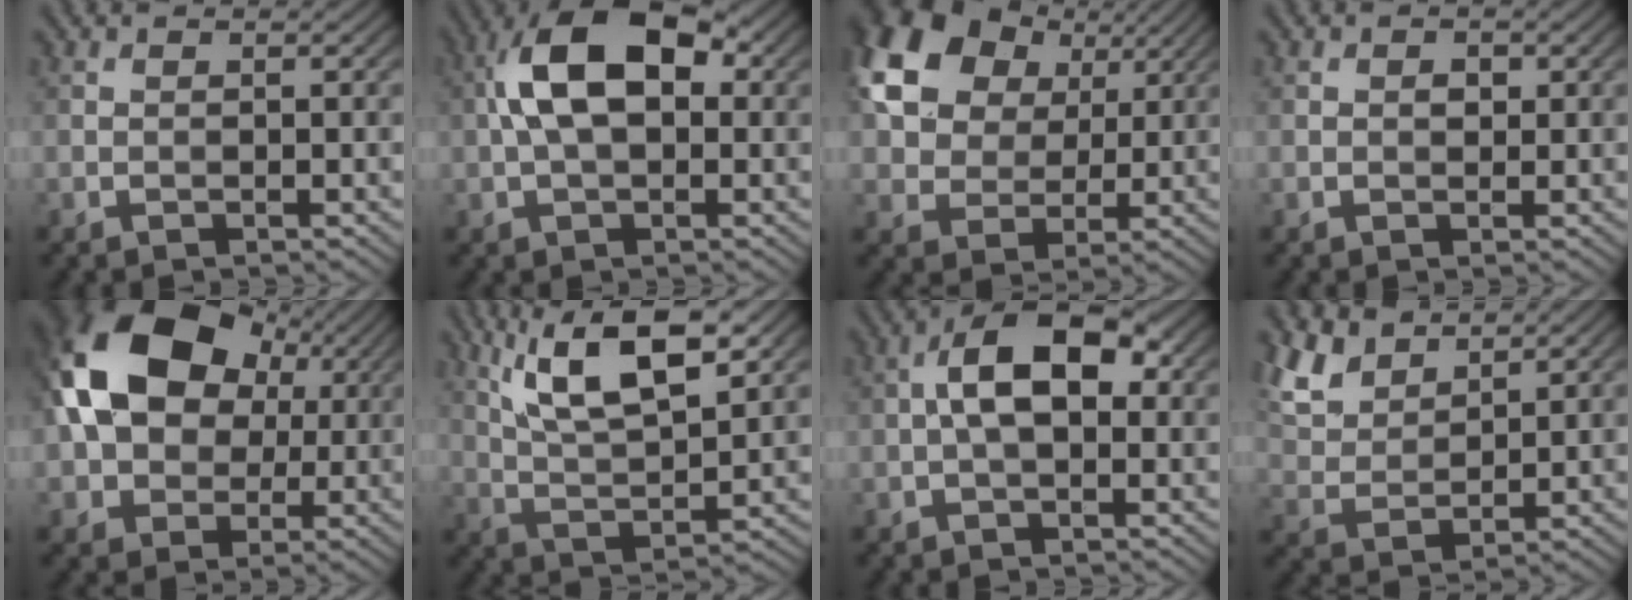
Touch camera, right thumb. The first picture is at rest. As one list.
[{"total": 11.0, "force": [1.7, 6.0, 9.0], "torque": [-0.173, 0.022, 0.018]}, {"total": 15.3, "force": [6.5, 10.7, 8.8], "torque": [-0.204, 0.030, 0.115]}, {"total": 1.2, "force": [0.2, 0.9, 0.7], "torque": [-0.009, -0.003, 0.001]}, {"total": 17.2, "force": [3.5, 12.6, 11.1], "torque": [-0.206, 0.013, 0.061]}, {"total": 12.1, "force": [6.4, 3.9, 9.6], "torque": [-0.188, 0.005, 0.114]}, {"total": 7.6, "force": [0.5, 3.9, 6.5], "torque": [-0.113, 0.017, -0.002]}, {"total": 7.0, "force": [5.3, 3.2, 3.4], "torque": [-0.091, 0.007, 0.111]}]